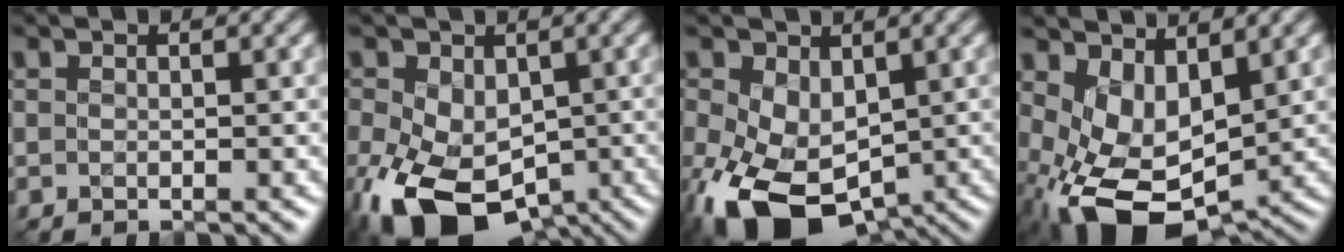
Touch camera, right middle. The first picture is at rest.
{"total": 11.9, "force": [-4.3, 7.4, 8.2], "torque": [-0.174, -0.036, -0.068]}
{"total": 10.4, "force": [-3.3, 6.5, 7.4], "torque": [-0.175, -0.036, -0.045]}
{"total": 7.9, "force": [-0.9, 4.6, 6.3], "torque": [-0.139, -0.014, -0.006]}